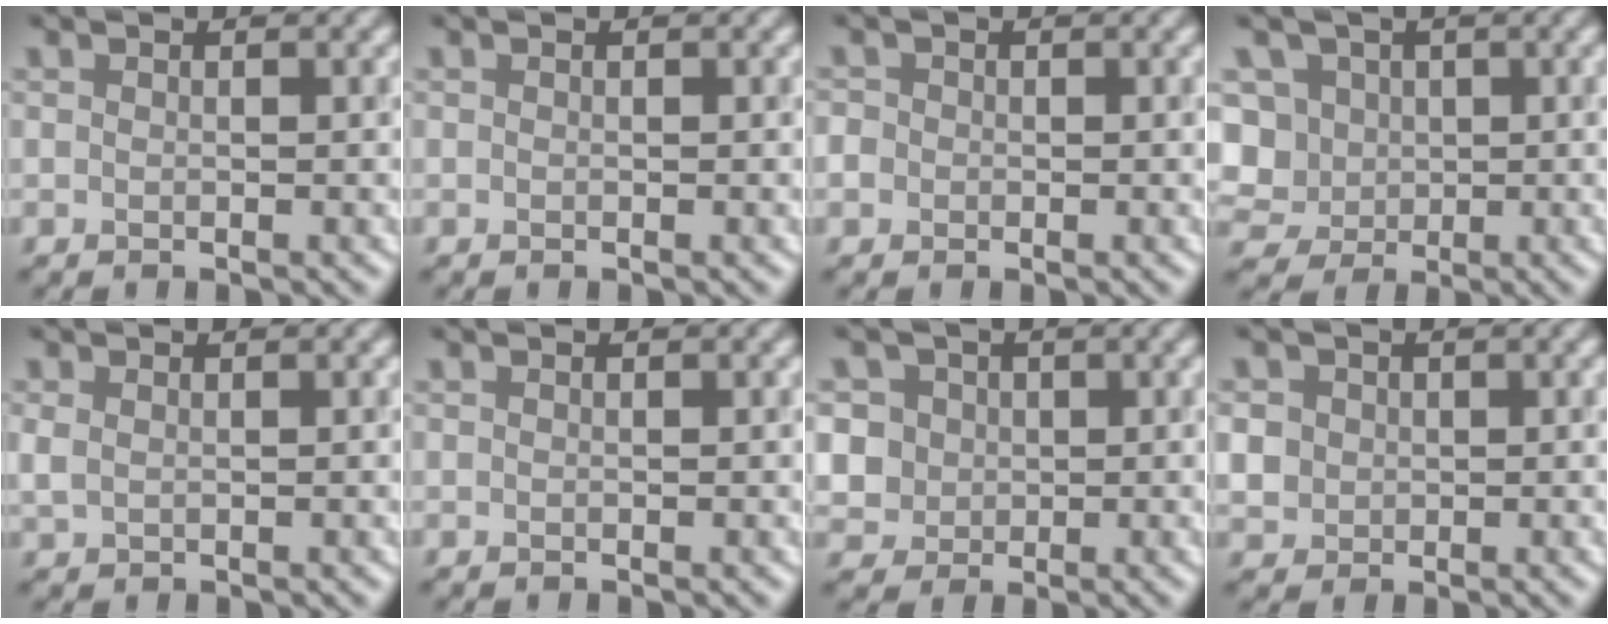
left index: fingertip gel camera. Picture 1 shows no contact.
{"total": 0.0}
{"total": 1.6, "force": [0.0, 1.5, 0.5], "torque": [-0.002, 0.003, -0.006]}
{"total": 9.2, "force": [1.1, 8.2, 4.0], "torque": [-0.089, 0.028, -0.013]}
{"total": 1.2, "force": [0.3, 0.9, 0.8], "torque": [-0.021, -0.001, 0.009]}
{"total": 0.0}
{"total": 5.8, "force": [1.7, 5.2, 2.1], "torque": [-0.043, 0.021, 0.015]}
{"total": 3.6, "force": [0.6, 3.3, 1.2], "torque": [-0.034, 0.015, 0.011]}